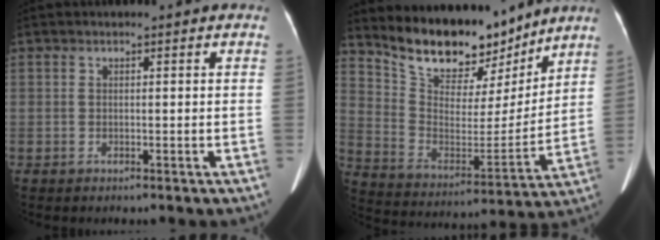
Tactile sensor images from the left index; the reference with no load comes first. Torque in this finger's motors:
{"motor_torque": [0.87, -1.27, 0.40, 0.11]}